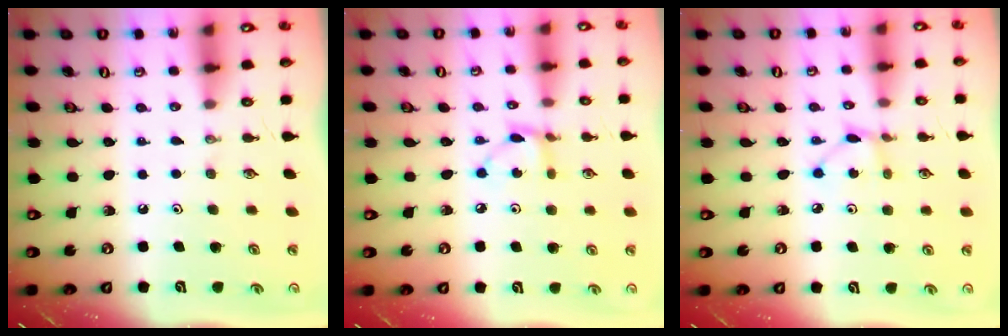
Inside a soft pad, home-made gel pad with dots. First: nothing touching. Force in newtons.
{"total": 4.3, "press": 4.3, "slide": 0.2}
{"total": 4.2, "press": 4.2, "slide": 0.3}